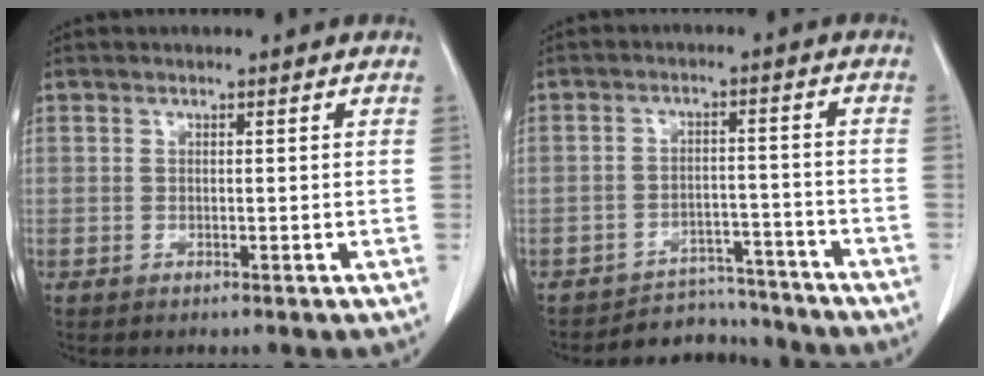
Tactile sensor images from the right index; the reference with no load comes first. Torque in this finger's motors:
{"motor_torque": [-0.82, -0.14, -0.59, -0.20]}